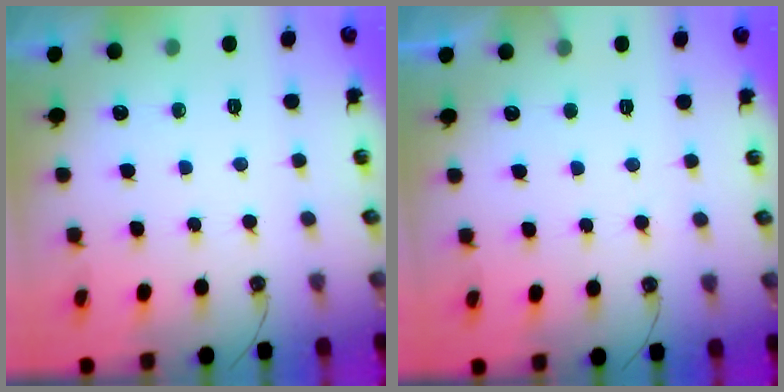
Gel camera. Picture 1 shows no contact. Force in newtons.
{"total": 5.6, "press": 5.6, "slide": 0.3}